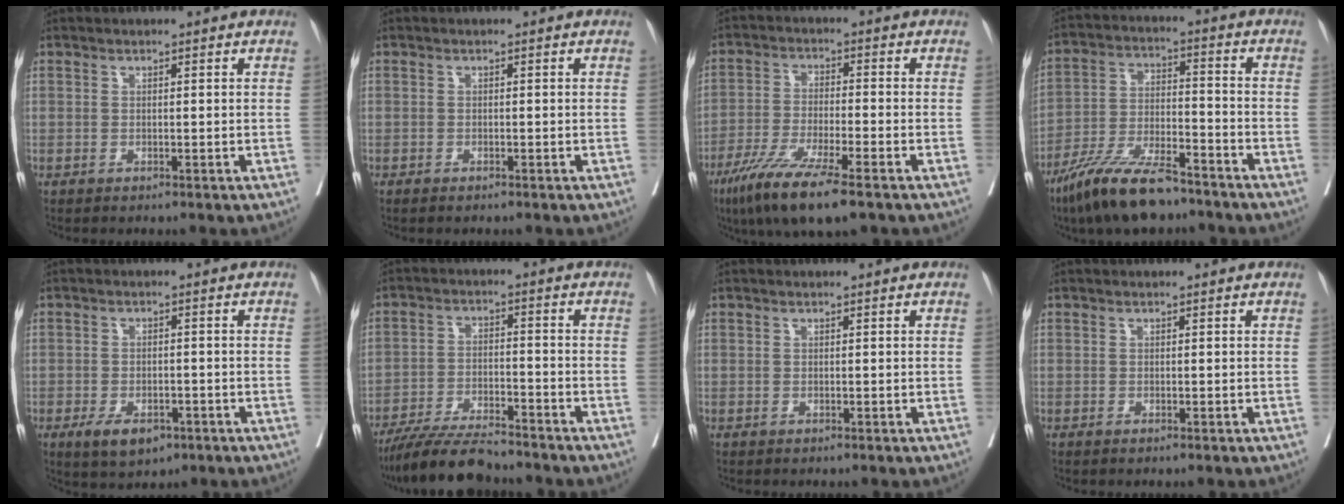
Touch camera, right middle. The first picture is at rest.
{"total": 0.7, "force": [-0.6, 0.2, 0.3], "torque": [-0.008, -0.002, -0.011]}
{"total": 11.2, "force": [-7.3, 0.9, 8.5], "torque": [-0.159, -0.032, -0.128]}
{"total": 13.0, "force": [-10.0, 2.8, 7.8], "torque": [-0.145, -0.016, -0.185]}
{"total": 5.5, "force": [-3.0, 2.9, 3.5], "torque": [-0.057, -0.001, -0.043]}
{"total": 10.3, "force": [-9.2, 1.0, 4.3], "torque": [-0.071, -0.020, -0.165]}
{"total": 0.0}
{"total": 0.0}